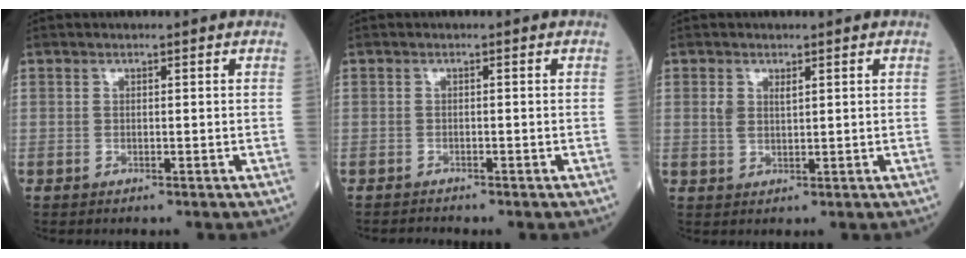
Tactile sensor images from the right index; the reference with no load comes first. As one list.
[{"total": 0.9, "force": [-0.9, -0.1, -0.2], "torque": [-0.001, -0.005, -0.016]}, {"total": 2.4, "force": [1.0, 1.2, 1.8], "torque": [-0.041, 0.005, 0.022]}]